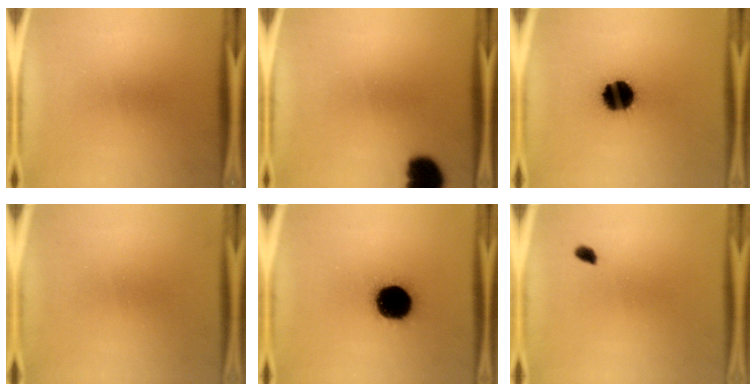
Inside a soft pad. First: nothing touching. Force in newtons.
{"total": 8.6}
{"total": 15.1}
{"total": 1.1}
{"total": 19.4}
{"total": 1.5}